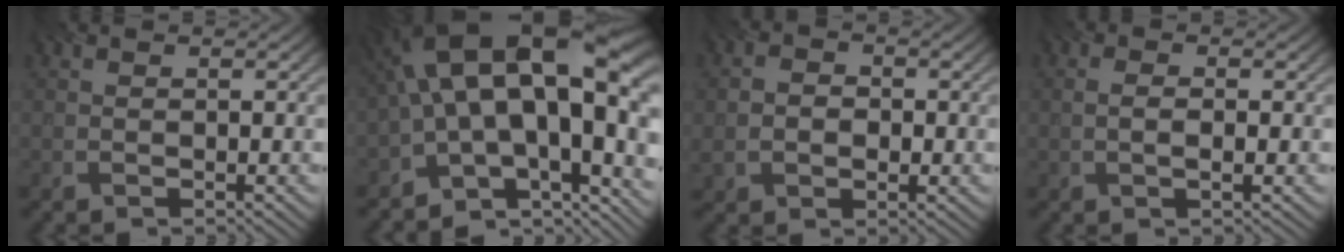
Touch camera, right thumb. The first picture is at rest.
{"total": 19.1, "force": [-0.3, 9.2, 16.7], "torque": [-0.242, 0.004, 0.000]}
{"total": 3.9, "force": [-0.6, 3.1, 2.2], "torque": [-0.044, -0.006, -0.010]}
{"total": 2.1, "force": [-0.1, 0.9, 1.9], "torque": [-0.027, -0.005, -0.005]}